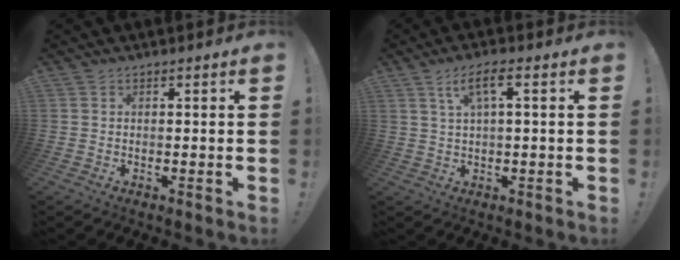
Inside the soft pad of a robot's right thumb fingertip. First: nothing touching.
{"total": 6.1, "force": [2.0, 1.3, 5.6], "torque": [-0.102, 0.002, 0.031]}